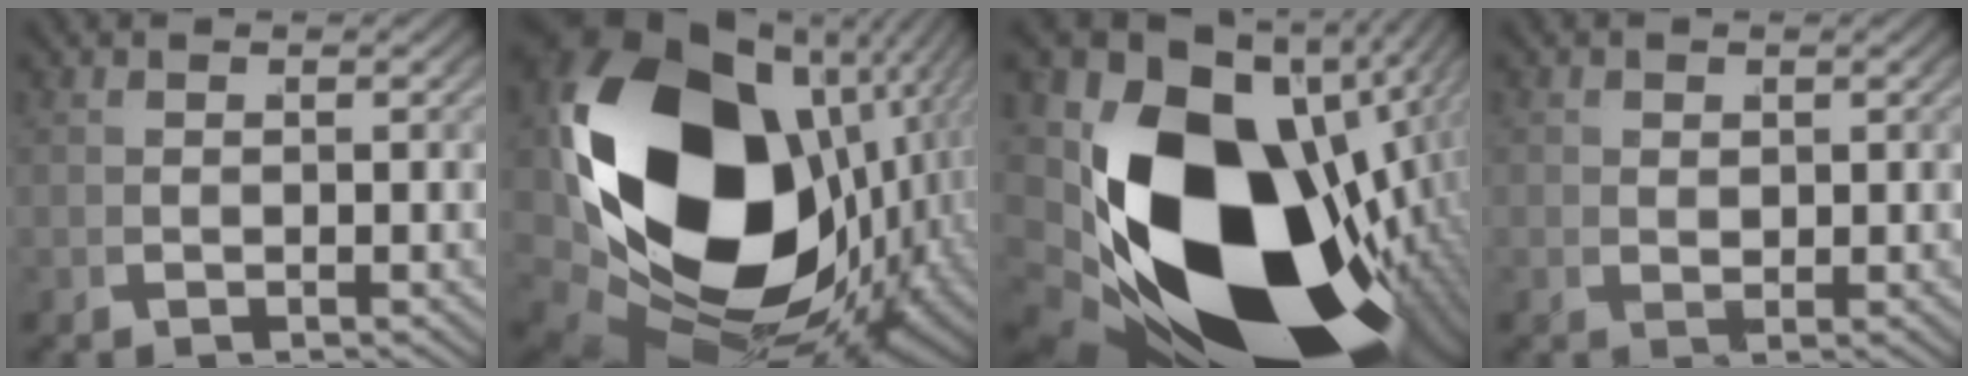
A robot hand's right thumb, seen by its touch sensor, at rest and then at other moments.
{"total": 31.6, "force": [-3.0, 19.7, 24.6], "torque": [-0.427, -0.059, -0.009]}
{"total": 32.7, "force": [-6.0, 19.3, 25.7], "torque": [-0.438, -0.080, -0.059]}
{"total": 1.1, "force": [0.6, 0.9, 0.2], "torque": [0.002, -0.007, 0.016]}